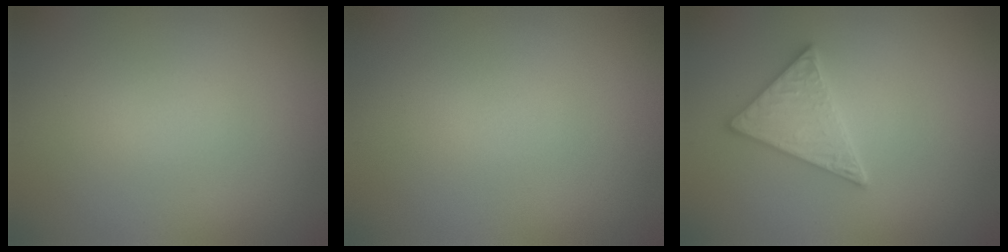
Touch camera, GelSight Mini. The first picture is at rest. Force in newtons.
{"total": 0.0}
{"total": 3.0, "press": 2.9, "slide": 0.7}